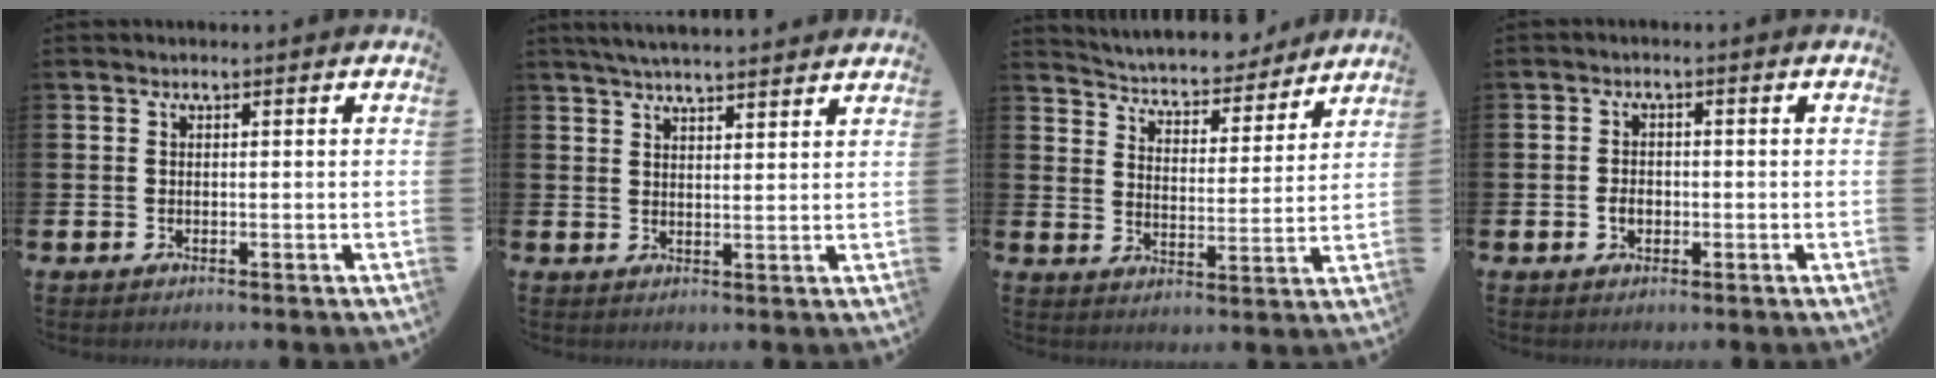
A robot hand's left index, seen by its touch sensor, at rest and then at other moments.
{"total": 4.3, "force": [4.2, -0.1, 0.8], "torque": [-0.024, -0.018, 0.076]}
{"total": 5.4, "force": [5.2, 1.3, 0.4], "torque": [-0.038, -0.046, 0.086]}
{"total": 2.0, "force": [-0.5, 1.5, 1.2], "torque": [-0.014, 0.002, -0.013]}